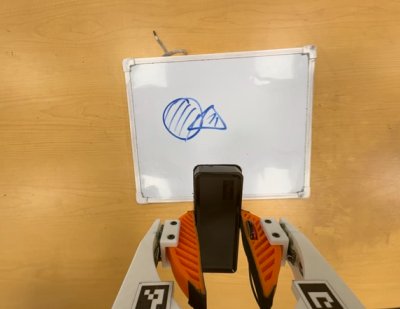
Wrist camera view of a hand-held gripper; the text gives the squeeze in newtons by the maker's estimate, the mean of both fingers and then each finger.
{"total": 5.1, "left": 3.6, "right": 6.6}